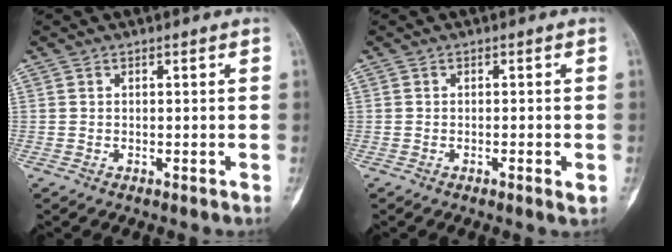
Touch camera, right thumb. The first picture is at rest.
{"total": 1.7, "force": [-0.6, 0.2, 1.6], "torque": [-0.029, -0.004, -0.010]}